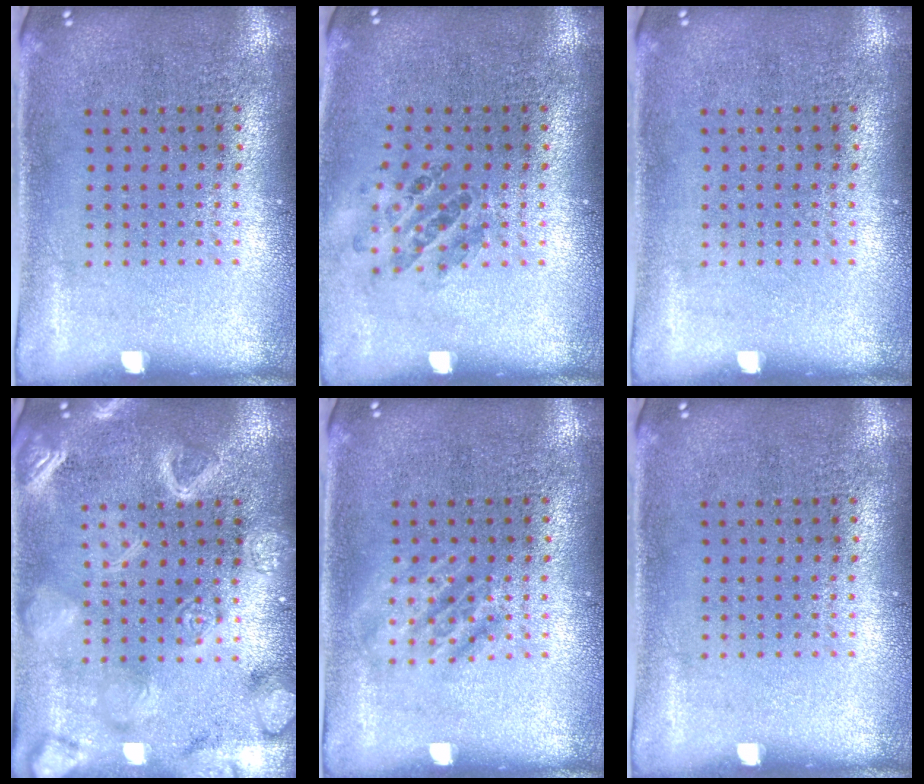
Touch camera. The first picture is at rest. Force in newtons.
{"total": 0.9, "press": 0.9, "slide": 0.0}
{"total": 0.0}
{"total": 5.2, "press": 5.2, "slide": 0.6}
{"total": 1.6, "press": 1.6, "slide": 0.3}
{"total": 0.0}